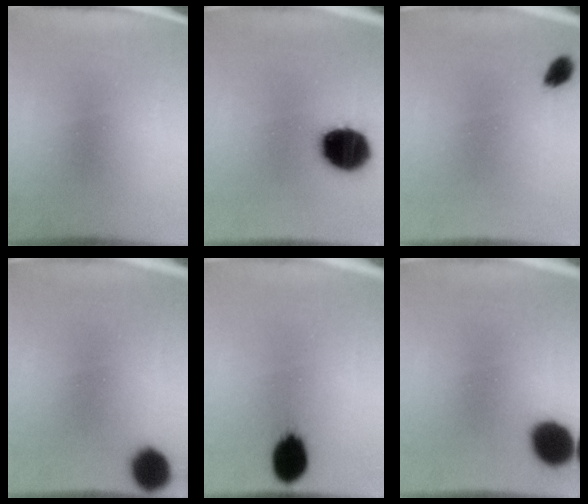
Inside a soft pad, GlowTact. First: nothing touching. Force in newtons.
{"total": 16.8}
{"total": 2.6}
{"total": 7.4}
{"total": 10.3}
{"total": 12.3}